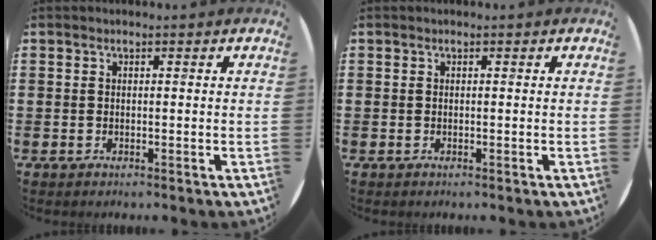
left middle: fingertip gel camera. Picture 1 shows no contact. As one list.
[{"total": 0.0}]